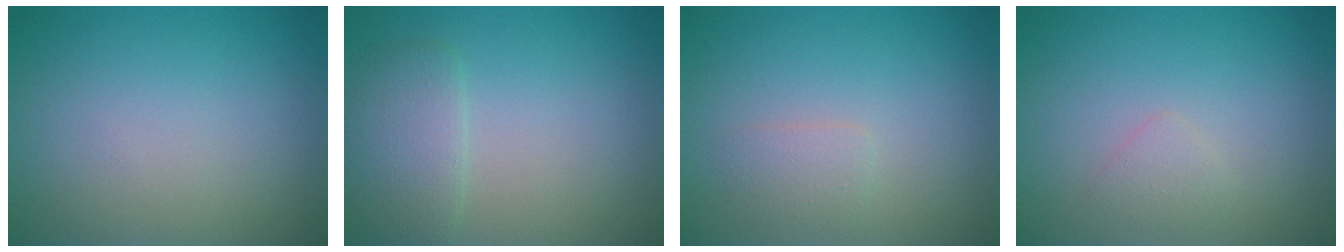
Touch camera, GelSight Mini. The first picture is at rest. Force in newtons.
{"total": 3.0, "press": 3.0, "slide": 0.1}
{"total": 1.3, "press": 1.3, "slide": 0.0}
{"total": 1.1, "press": 1.1, "slide": 0.1}